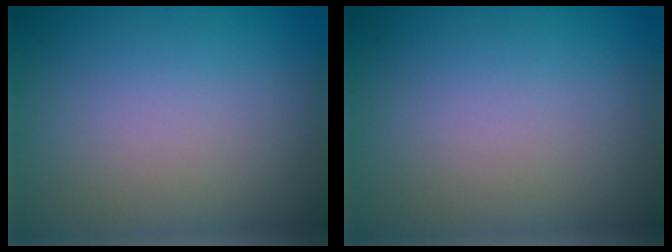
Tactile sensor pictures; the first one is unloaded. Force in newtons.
{"total": 0.0}